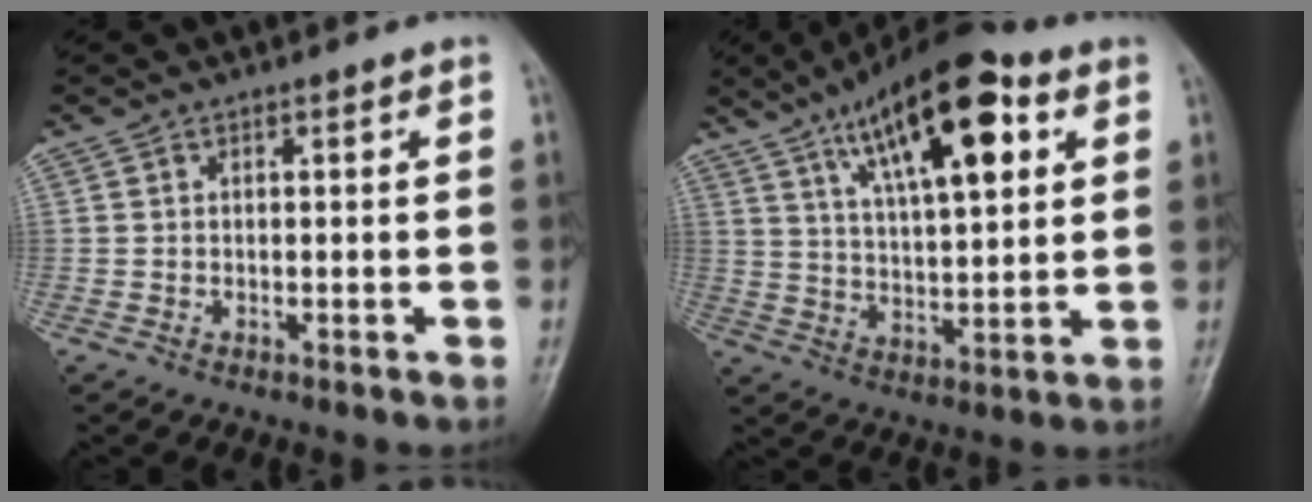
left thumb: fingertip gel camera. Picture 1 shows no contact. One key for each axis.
{"total": 18.8, "fx": 8.5, "fy": 7.0, "fz": 15.2, "tx": -0.210, "ty": -0.017, "tz": 0.140}